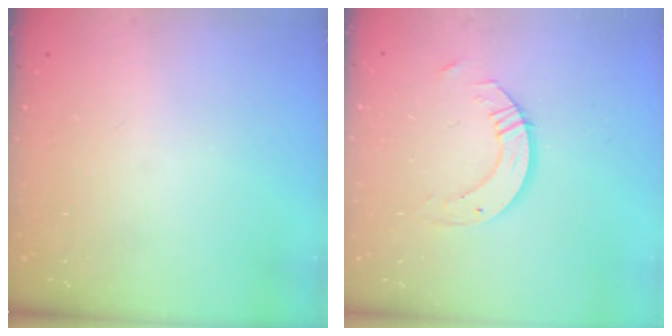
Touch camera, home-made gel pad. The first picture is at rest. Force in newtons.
{"total": 6.3, "press": 6.3, "slide": 0.5}